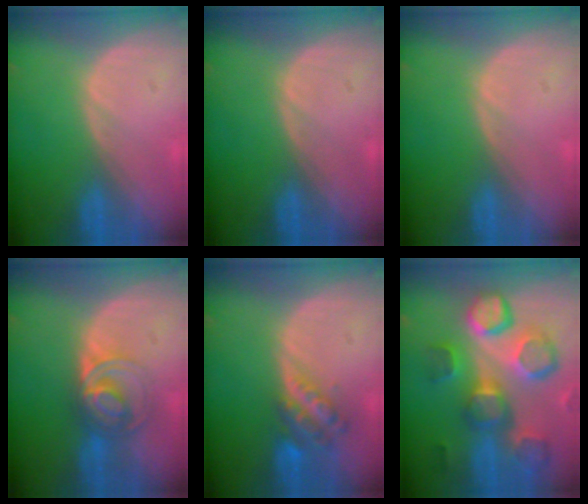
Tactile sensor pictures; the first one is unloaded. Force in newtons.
{"total": 0.0}
{"total": 0.0}
{"total": 7.0, "press": 6.1, "slide": 3.6}
{"total": 5.8, "press": 5.1, "slide": 2.8}
{"total": 12.8, "press": 11.2, "slide": 6.2}